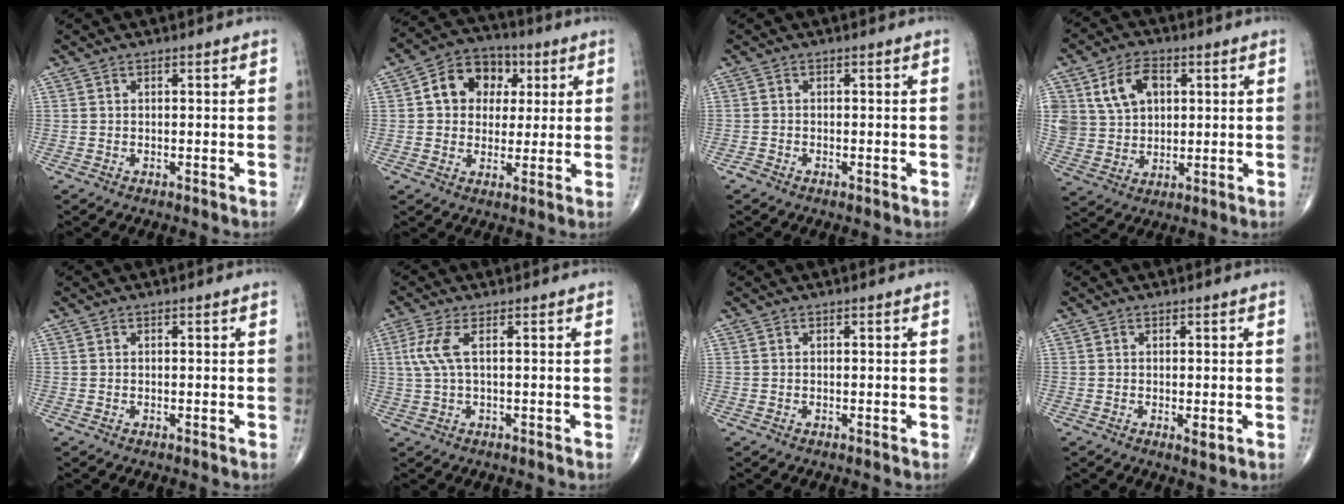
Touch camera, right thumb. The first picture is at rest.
{"total": 11.0, "force": [2.6, 8.9, 5.9], "torque": [-0.053, 0.008, 0.034]}
{"total": 0.8, "force": [-0.6, 0.5, 0.4], "torque": [-0.011, 0.001, -0.011]}
{"total": 10.4, "force": [3.7, 7.4, 6.3], "torque": [-0.093, -0.004, 0.076]}
{"total": 0.0}
{"total": 4.4, "force": [0.9, 1.1, 4.2], "torque": [-0.126, 0.010, 0.021]}
{"total": 0.0}
{"total": 1.5, "force": [-0.3, 0.5, 1.4], "torque": [-0.022, -0.005, -0.003]}